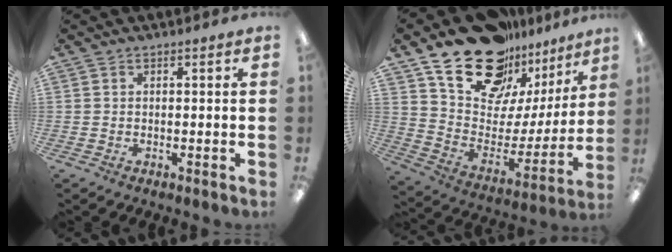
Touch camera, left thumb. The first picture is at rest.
{"total": 24.3, "force": [17.9, 12.9, 10.2], "torque": [-0.175, -0.109, 0.332]}